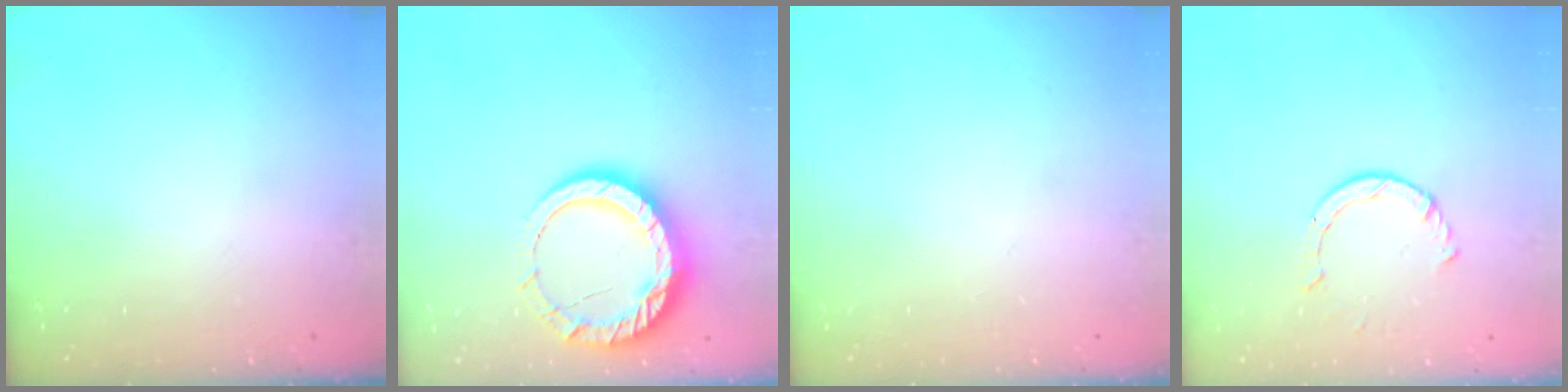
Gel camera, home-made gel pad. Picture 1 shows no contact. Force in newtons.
{"total": 14.3, "press": 14.3, "slide": 1.3}
{"total": 0.0}
{"total": 2.3, "press": 2.3, "slide": 0.2}